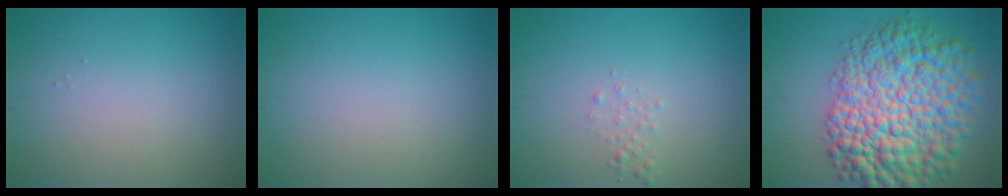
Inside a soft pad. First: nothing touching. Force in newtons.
{"total": 0.0}
{"total": 0.8, "press": 0.8, "slide": 0.1}
{"total": 12.5, "press": 12.5, "slide": 0.3}